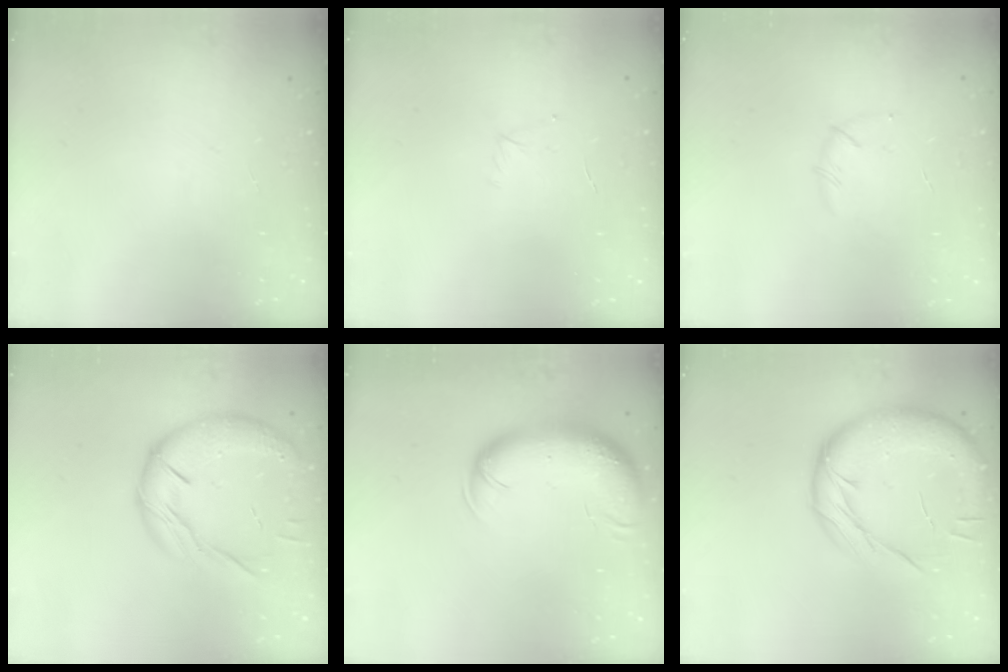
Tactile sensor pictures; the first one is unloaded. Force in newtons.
{"total": 3.8, "press": 3.6, "slide": 0.9}
{"total": 3.5, "press": 3.4, "slide": 0.8}
{"total": 17.8, "press": 17.7, "slide": 2.4}
{"total": 12.6, "press": 12.1, "slide": 3.3}
{"total": 17.3, "press": 17.2, "slide": 1.6}